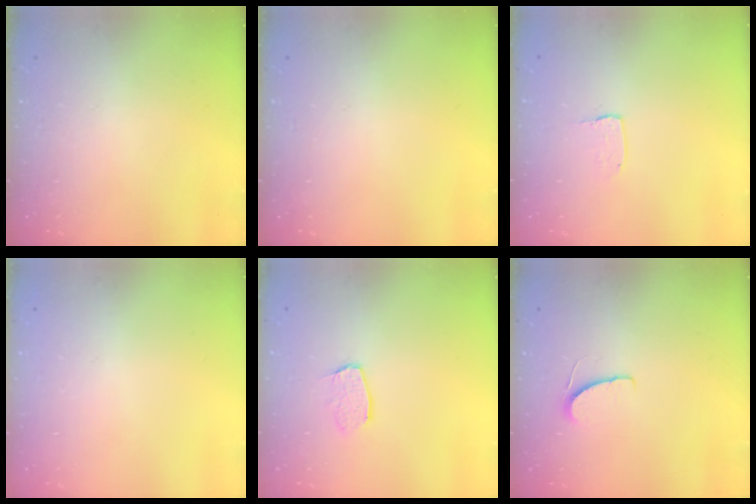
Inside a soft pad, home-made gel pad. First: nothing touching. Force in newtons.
{"total": 0.0}
{"total": 2.0, "press": 2.0, "slide": 0.1}
{"total": 0.0}
{"total": 6.1, "press": 6.1, "slide": 0.2}
{"total": 6.4, "press": 6.4, "slide": 0.5}